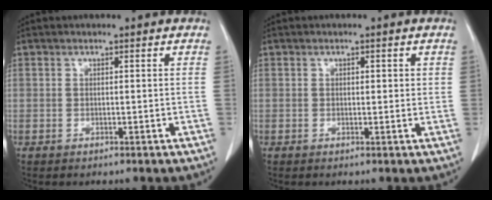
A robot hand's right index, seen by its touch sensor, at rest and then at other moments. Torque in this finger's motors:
{"motor_torque": [-0.07, 0.00, -0.06, -0.01]}